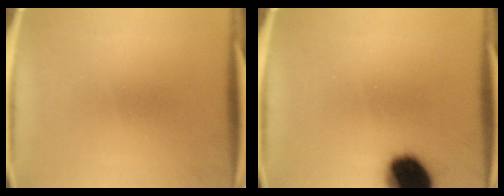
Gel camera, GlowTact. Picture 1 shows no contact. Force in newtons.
{"total": 16.4}